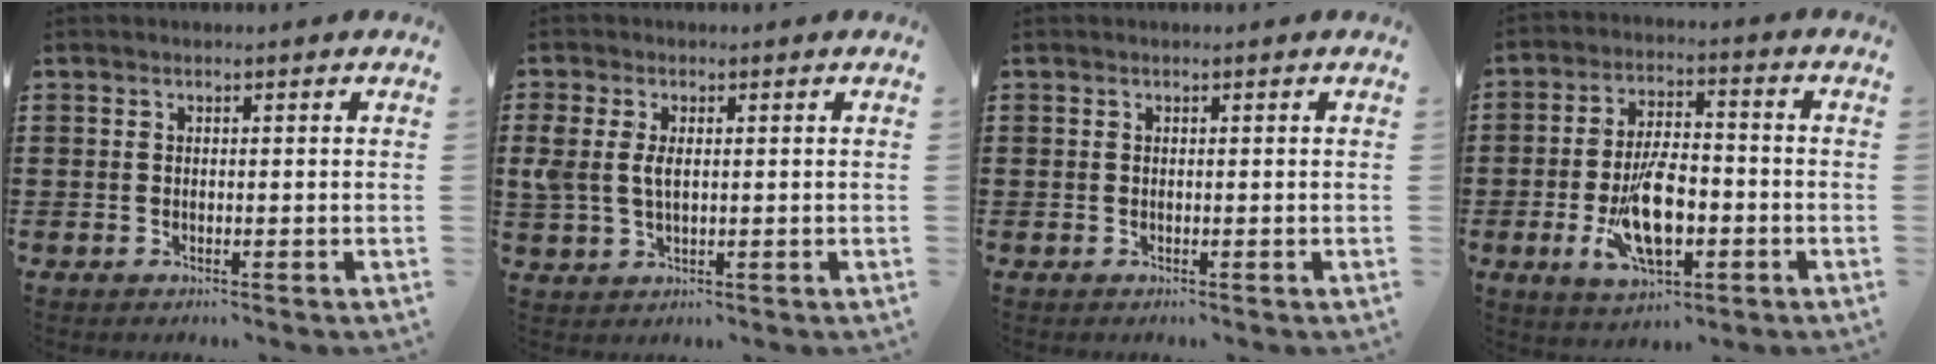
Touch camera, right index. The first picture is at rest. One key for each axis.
{"total": 3.9, "fx": 0.6, "fy": 2.1, "fz": 3.2, "tx": -0.082, "ty": 0.003, "tz": 0.004}
{"total": 0.0}
{"total": 10.9, "fx": -3.3, "fy": 4.7, "fz": 9.2, "tx": -0.178, "ty": -0.007, "tz": -0.058}